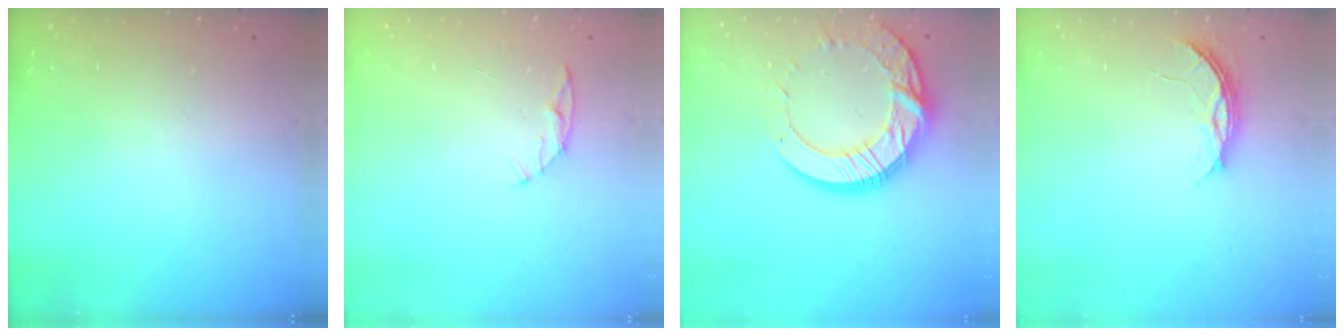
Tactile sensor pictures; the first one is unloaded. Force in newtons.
{"total": 5.7, "press": 5.6, "slide": 0.7}
{"total": 15.8, "press": 15.8, "slide": 1.3}
{"total": 4.4, "press": 4.4, "slide": 0.4}